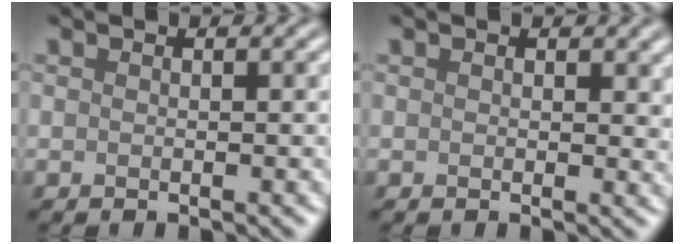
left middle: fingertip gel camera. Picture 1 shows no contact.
{"total": 1.4, "force": [0.6, 0.9, 0.9], "torque": [-0.006, -0.003, 0.004]}